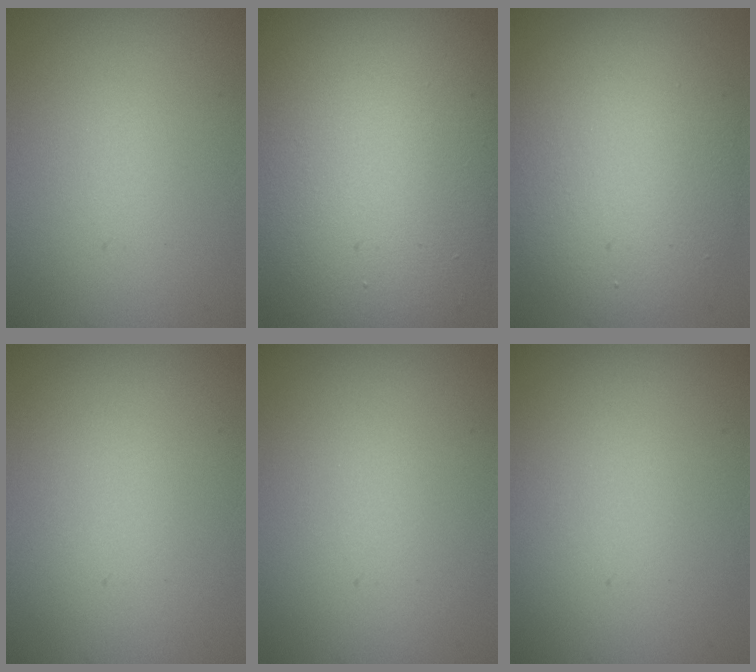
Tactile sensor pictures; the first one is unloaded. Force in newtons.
{"total": 16.8, "press": 16.7, "slide": 1.2}
{"total": 9.3, "press": 9.3, "slide": 0.3}
{"total": 0.0}
{"total": 0.0}
{"total": 0.0}